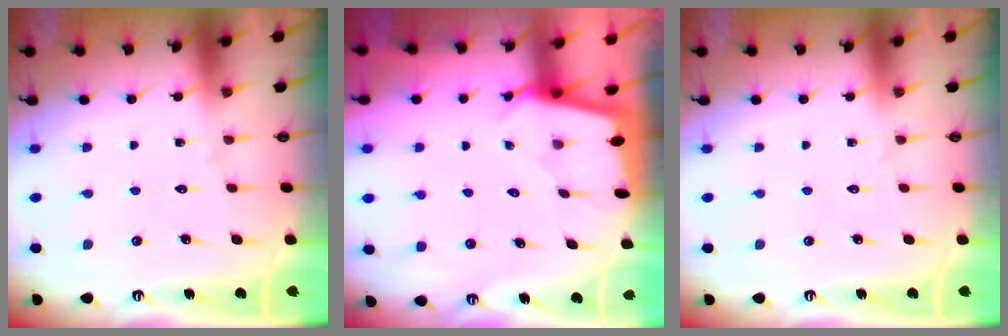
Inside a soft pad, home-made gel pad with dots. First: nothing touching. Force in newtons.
{"total": 1.6, "press": 1.6, "slide": 0.2}
{"total": 0.0}